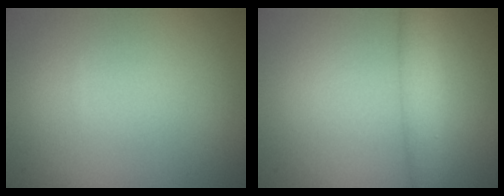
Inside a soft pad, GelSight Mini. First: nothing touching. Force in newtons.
{"total": 2.9, "press": 2.9, "slide": 0.1}